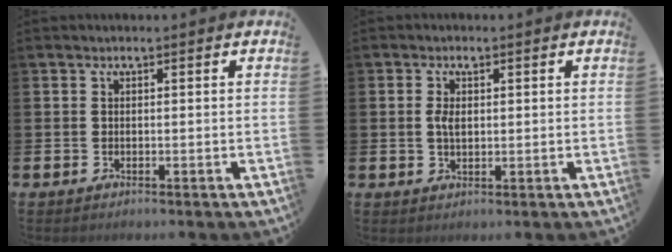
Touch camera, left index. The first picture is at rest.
{"total": 2.5, "force": [0.7, 1.4, 2.0], "torque": [-0.033, 0.002, 0.009]}